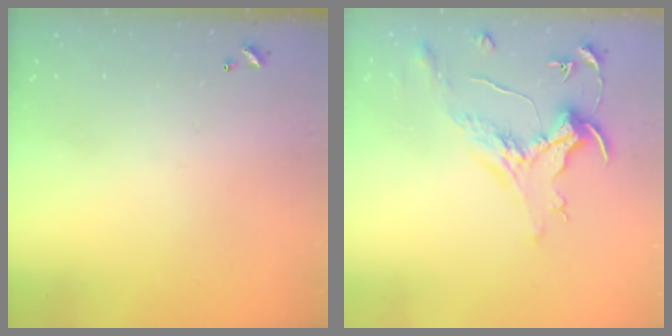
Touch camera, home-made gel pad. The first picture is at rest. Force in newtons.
{"total": 1.6, "press": 1.4, "slide": 0.7}